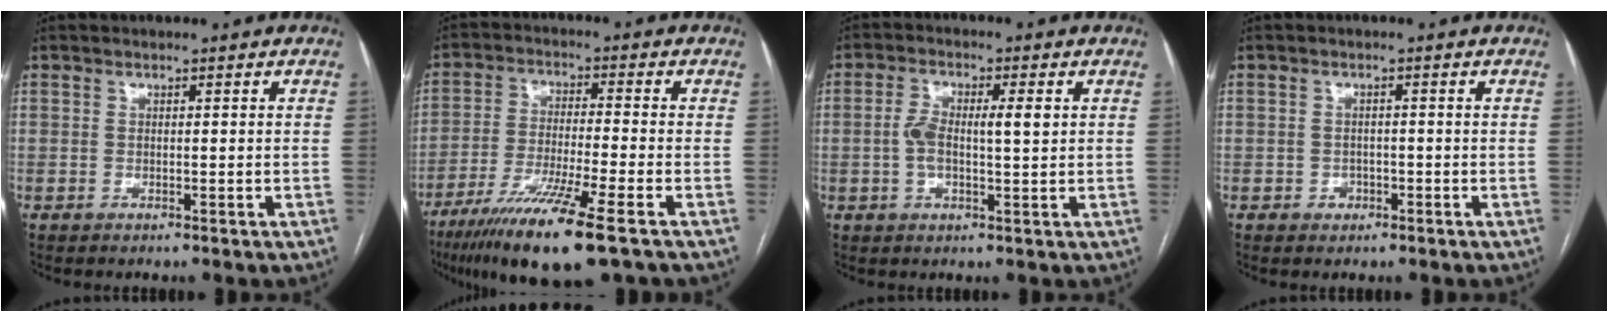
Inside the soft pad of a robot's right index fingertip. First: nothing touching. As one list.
[{"total": 13.7, "force": [-8.5, -0.2, 10.7], "torque": [-0.211, -0.038, -0.148]}, {"total": 5.8, "force": [0.7, 1.7, 5.5], "torque": [-0.114, 0.019, 0.013]}, {"total": 1.6, "force": [-0.8, 1.3, 0.4], "torque": [-0.003, 0.007, -0.008]}]